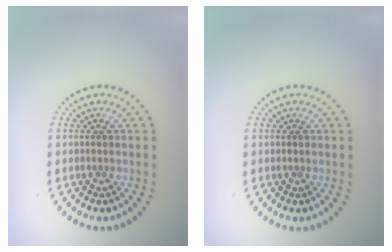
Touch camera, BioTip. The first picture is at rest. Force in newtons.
{"total": 0.0}